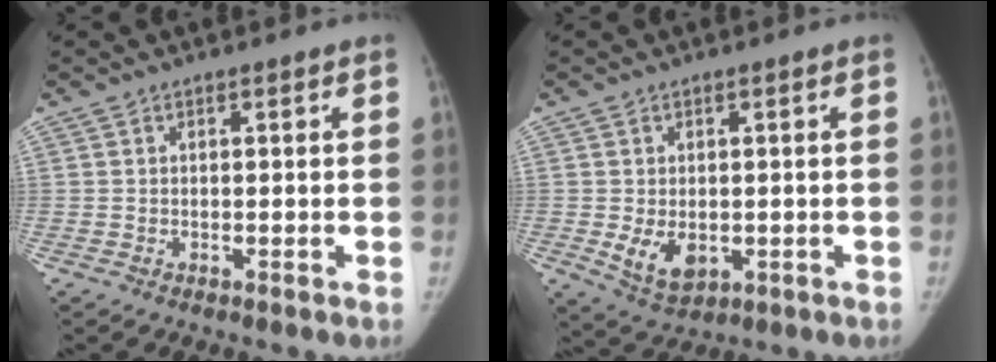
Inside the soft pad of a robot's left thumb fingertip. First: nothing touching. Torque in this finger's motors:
{"motor_torque": [0.19, 1.42, 0.32, -0.21, 0.11]}